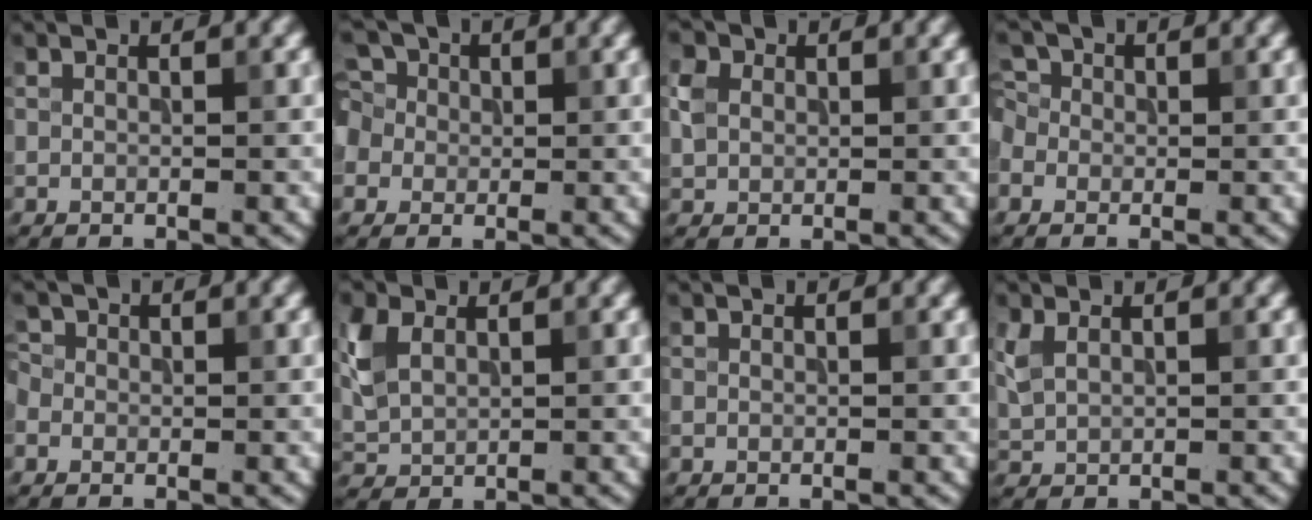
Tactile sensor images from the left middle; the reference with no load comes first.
{"total": 5.7, "force": [1.3, 4.9, 2.5], "torque": [-0.042, 0.035, -0.011]}
{"total": 2.1, "force": [0.5, 1.8, 0.9], "torque": [-0.020, 0.003, 0.007]}
{"total": 2.7, "force": [0.1, 2.4, 1.1], "torque": [-0.016, 0.018, -0.016]}
{"total": 1.6, "force": [0.1, 1.5, 0.6], "torque": [-0.011, 0.006, -0.009]}
{"total": 4.0, "force": [1.5, 2.7, 2.6], "torque": [-0.071, 0.008, 0.033]}
{"total": 0.0}
{"total": 1.8, "force": [0.9, 1.0, 1.1], "torque": [-0.031, 0.001, 0.024]}